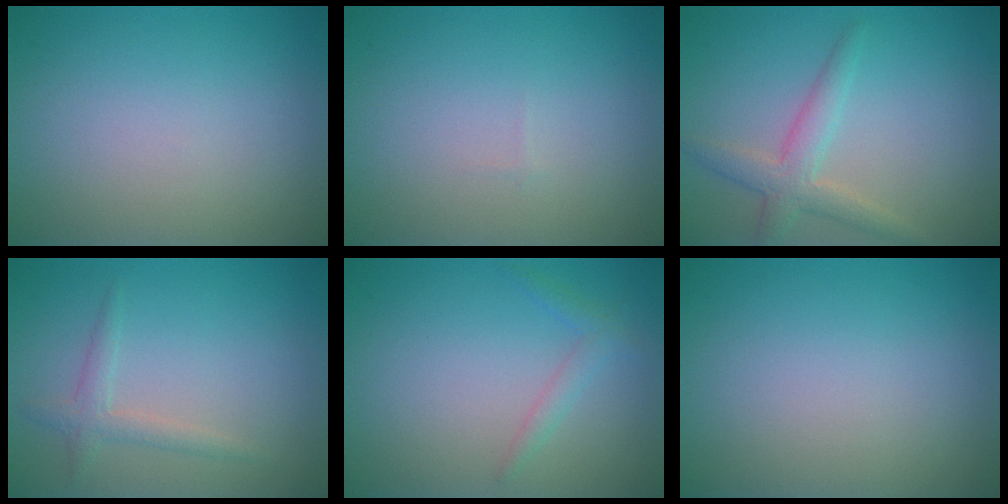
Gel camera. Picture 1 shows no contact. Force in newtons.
{"total": 0.0}
{"total": 3.0, "press": 3.0, "slide": 0.1}
{"total": 1.7, "press": 1.7, "slide": 0.0}
{"total": 1.4, "press": 1.4, "slide": 0.1}
{"total": 0.0}